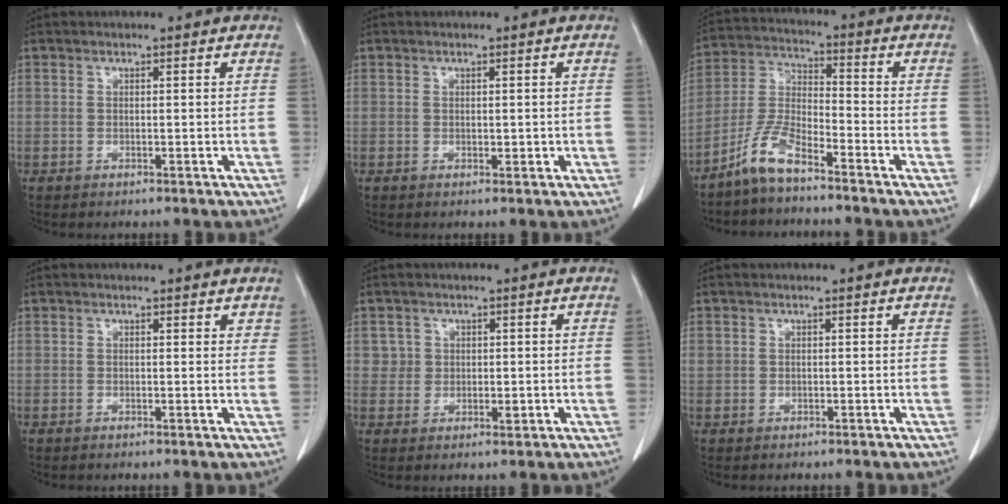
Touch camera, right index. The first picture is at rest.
{"total": 0.8, "force": [0.0, 0.5, 0.6], "torque": [-0.007, -0.001, 0.000]}
{"total": 7.3, "force": [-5.7, 1.2, 4.4], "torque": [-0.106, -0.008, -0.122]}
{"total": 1.4, "force": [1.2, 0.5, 0.5], "torque": [0.001, 0.000, 0.006]}
{"total": 2.7, "force": [0.7, 2.6, 0.3], "torque": [0.002, -0.002, 0.011]}
{"total": 0.8, "force": [0.2, 0.8, 0.2], "torque": [0.000, 0.010, 0.004]}